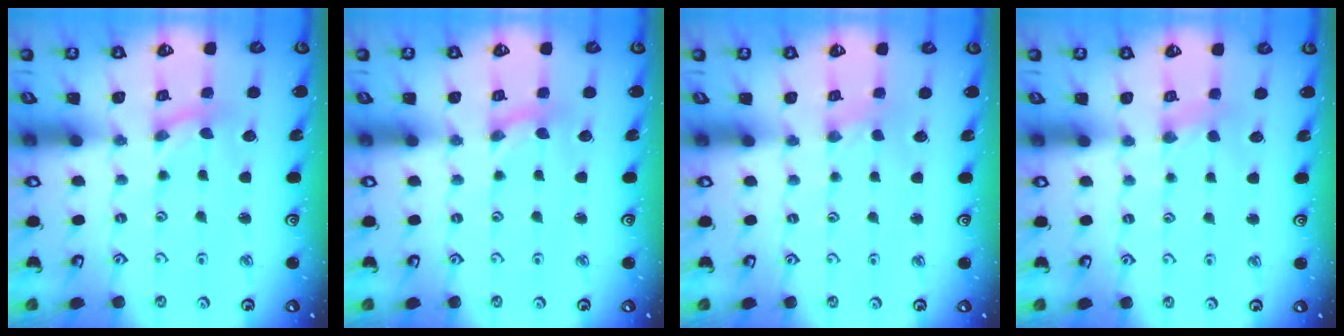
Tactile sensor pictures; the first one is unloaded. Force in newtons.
{"total": 0.0}
{"total": 0.0}
{"total": 2.7, "press": 2.7, "slide": 0.4}